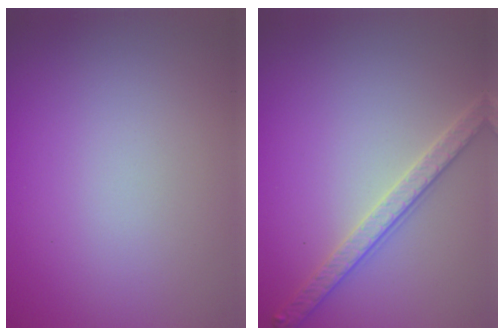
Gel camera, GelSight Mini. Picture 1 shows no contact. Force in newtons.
{"total": 2.8, "press": 2.7, "slide": 0.7}